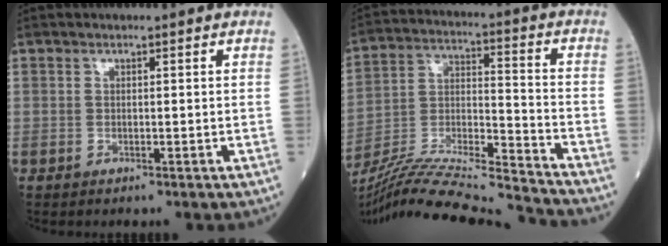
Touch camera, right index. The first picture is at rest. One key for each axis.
{"total": 22.6, "fx": -21.1, "fy": -0.8, "fz": 8.2, "tx": -0.170, "ty": -0.024, "tz": -0.355}